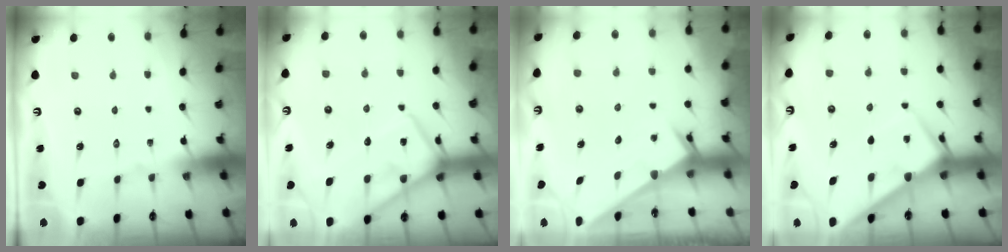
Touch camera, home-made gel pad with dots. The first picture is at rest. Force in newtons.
{"total": 12.2, "press": 12.1, "slide": 1.4}
{"total": 2.4, "press": 2.4, "slide": 0.1}
{"total": 6.0, "press": 6.0, "slide": 0.6}